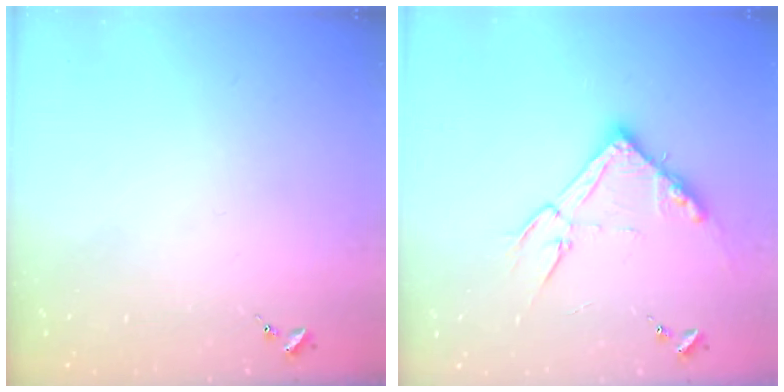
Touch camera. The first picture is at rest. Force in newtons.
{"total": 14.8, "press": 14.8, "slide": 0.4}